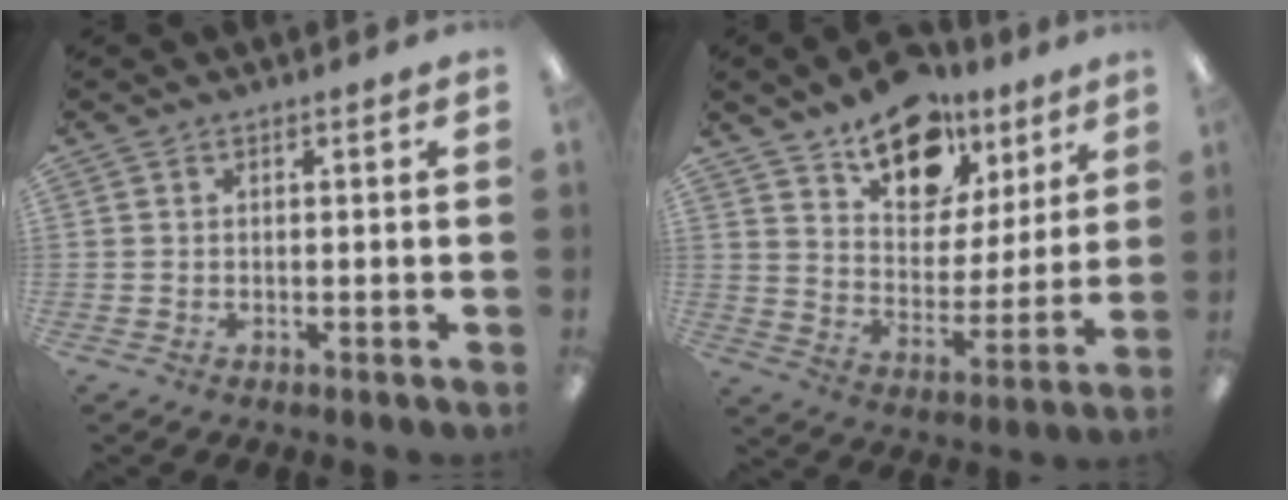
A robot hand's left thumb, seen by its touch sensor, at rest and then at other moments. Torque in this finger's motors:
{"motor_torque": [-0.17, 0.52, 1.29, -1.48, 0.09]}